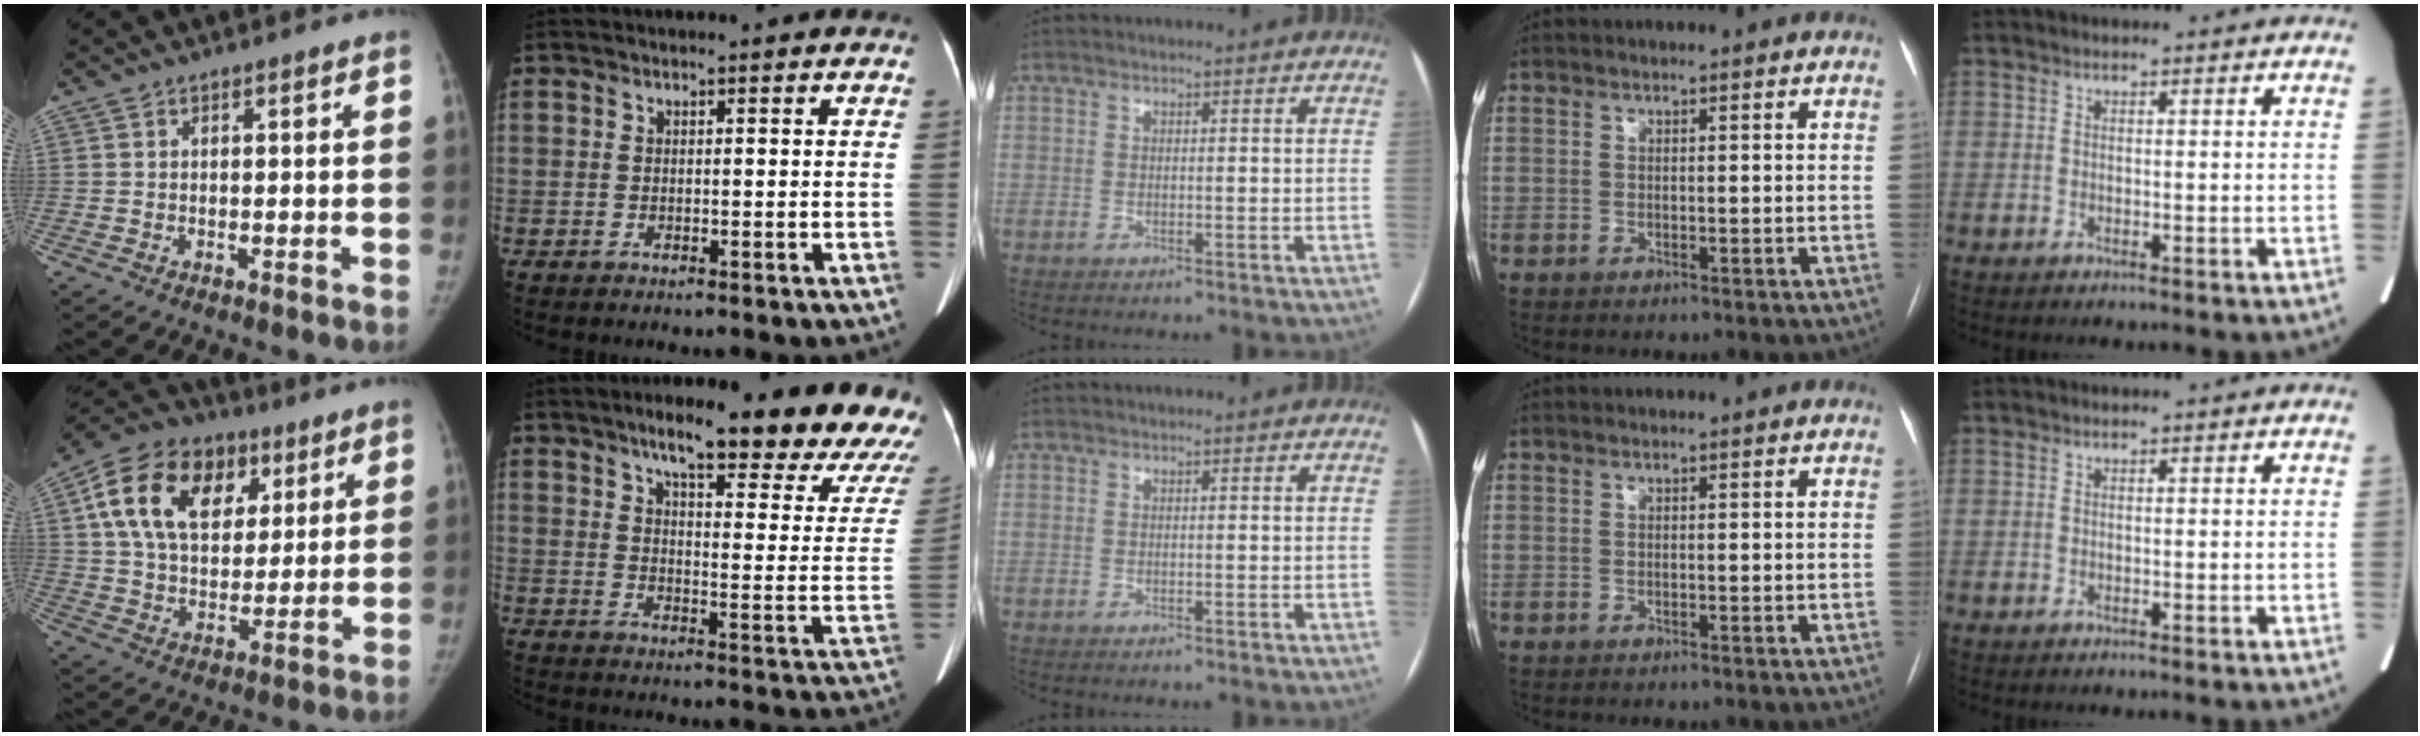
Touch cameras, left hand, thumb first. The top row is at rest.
{"thumb": {"total": 20.1, "force": [7.4, 13.6, 12.8], "torque": [-0.208, 0.004, 0.121]}, "index": {"total": 22.7, "force": [18.5, 4.0, 12.5], "torque": [-0.153, -0.040, 0.217]}}